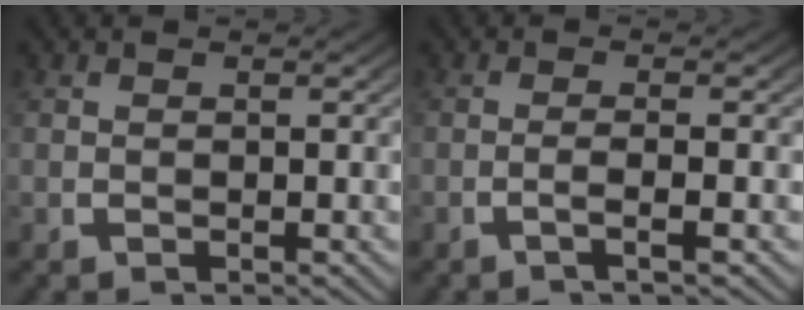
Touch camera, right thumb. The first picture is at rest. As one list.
[{"total": 1.9, "force": [-0.6, -0.2, 1.8], "torque": [-0.041, 0.004, -0.013]}]